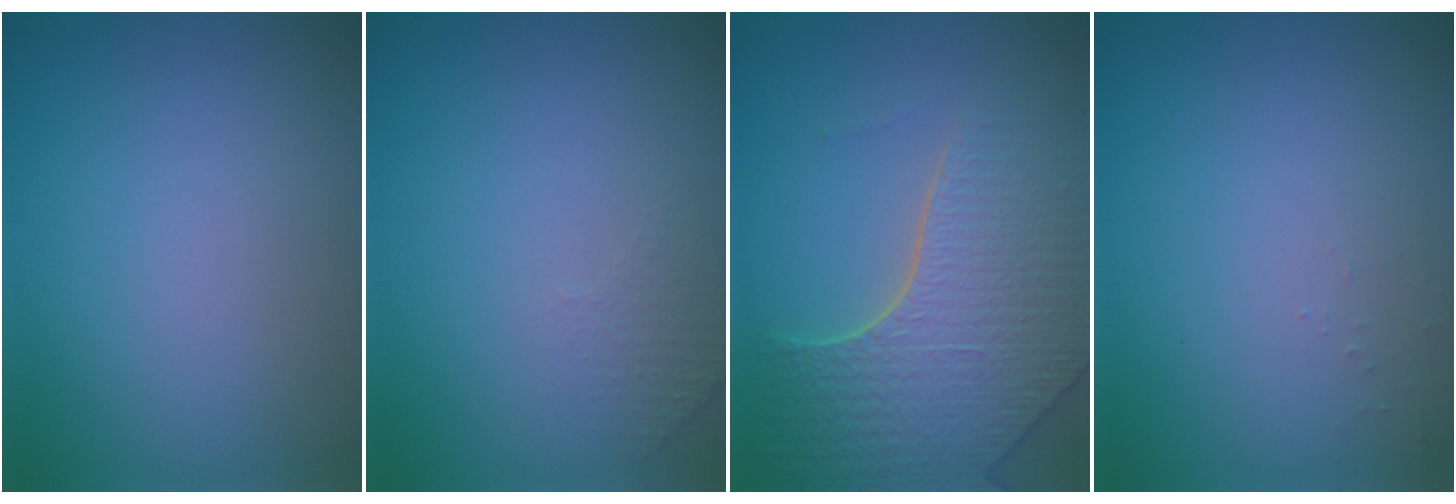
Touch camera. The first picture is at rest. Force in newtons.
{"total": 1.3, "press": 1.2, "slide": 0.3}
{"total": 7.7, "press": 5.6, "slide": 5.3}
{"total": 0.5, "press": 0.5, "slide": 0.2}